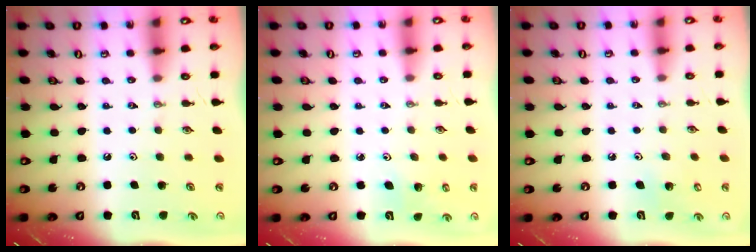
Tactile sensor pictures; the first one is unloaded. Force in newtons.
{"total": 3.5, "press": 2.9, "slide": 1.9}
{"total": 5.1, "press": 5.0, "slide": 0.5}